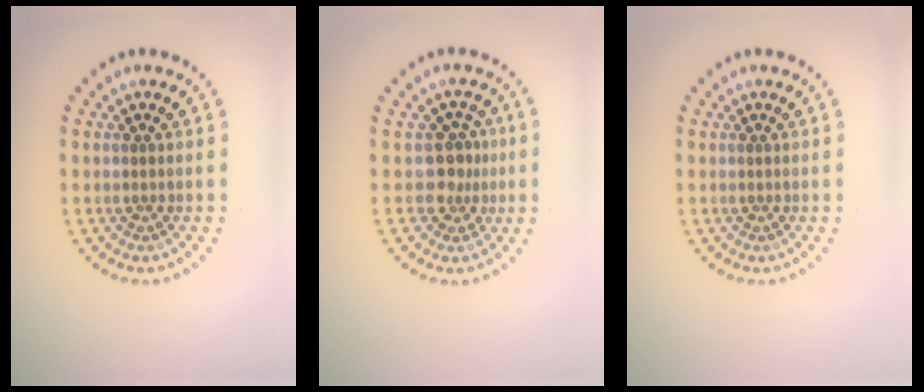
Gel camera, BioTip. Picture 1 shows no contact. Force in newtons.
{"total": 2.4, "press": 2.0, "slide": 1.4}
{"total": 0.0}